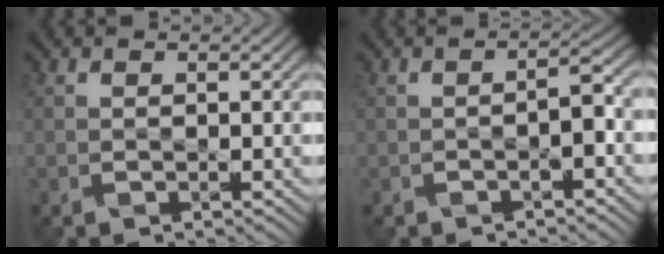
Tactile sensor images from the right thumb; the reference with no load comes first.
{"total": 2.5, "force": [-1.4, 0.3, 2.0], "torque": [-0.029, 0.015, -0.023]}